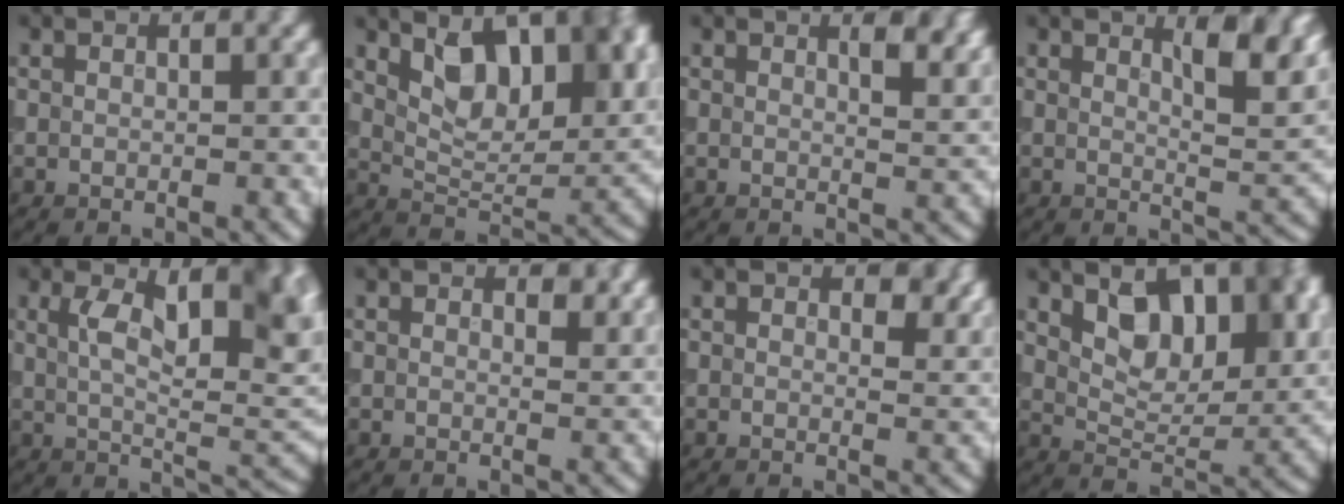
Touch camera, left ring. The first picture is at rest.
{"total": 9.9, "force": [4.5, 4.7, 7.4], "torque": [-0.118, 0.000, 0.076]}
{"total": 4.0, "force": [2.3, 1.5, 2.9], "torque": [-0.020, 0.005, 0.022]}
{"total": 5.8, "force": [2.7, 1.8, 4.8], "torque": [-0.053, 0.001, 0.041]}
{"total": 9.4, "force": [2.3, 4.0, 8.2], "torque": [-0.117, 0.002, 0.042]}
{"total": 2.0, "force": [1.3, 0.9, 1.2], "torque": [-0.016, -0.003, 0.009]}
{"total": 3.2, "force": [1.5, 1.7, 2.2], "torque": [-0.028, -0.005, 0.018]}
{"total": 8.1, "force": [4.0, 4.1, 5.7], "torque": [-0.089, -0.009, 0.065]}